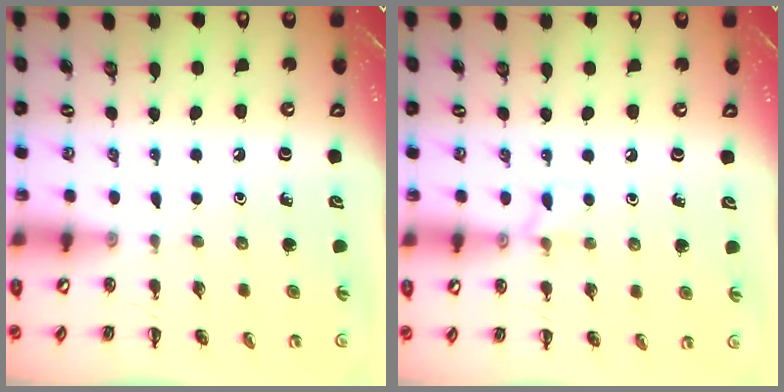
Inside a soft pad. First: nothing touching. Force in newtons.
{"total": 5.6, "press": 5.4, "slide": 1.3}